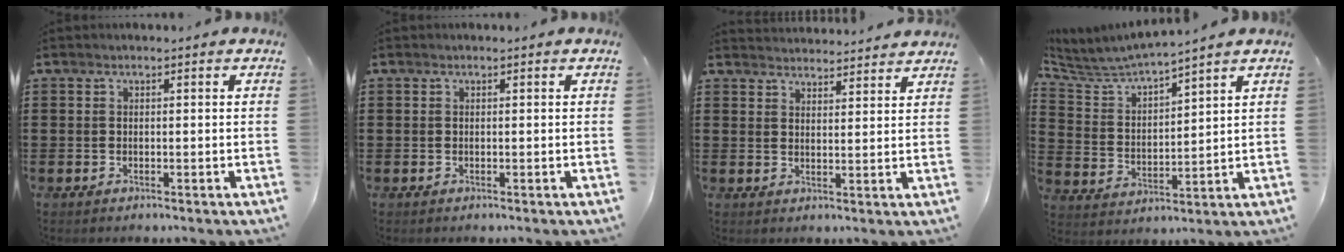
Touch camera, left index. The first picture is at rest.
{"total": 0.0}
{"total": 3.1, "force": [3.1, -0.1, -0.3], "torque": [-0.004, -0.015, 0.057]}
{"total": 4.7, "force": [4.6, 0.2, 1.1], "torque": [-0.050, -0.034, 0.072]}